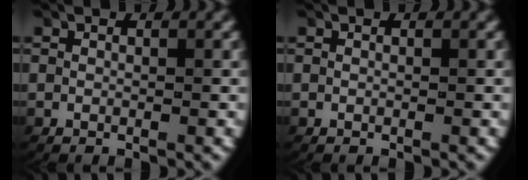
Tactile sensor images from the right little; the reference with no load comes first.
{"total": 0.0}